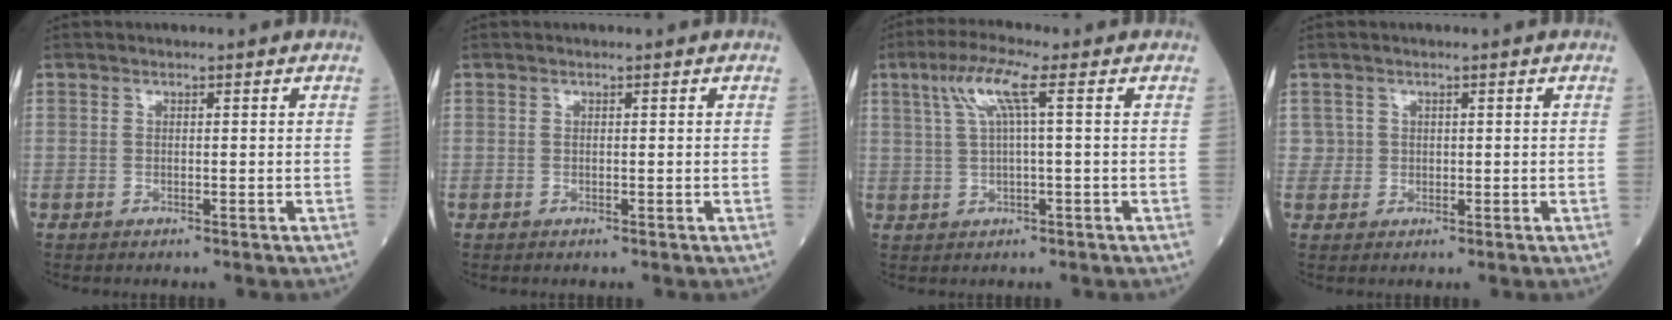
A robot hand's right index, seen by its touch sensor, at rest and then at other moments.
{"total": 0.0}
{"total": 5.7, "force": [2.0, -0.2, 5.3], "torque": [-0.111, 0.019, 0.042]}
{"total": 1.8, "force": [0.4, 1.7, -0.2], "torque": [0.017, 0.004, 0.003]}